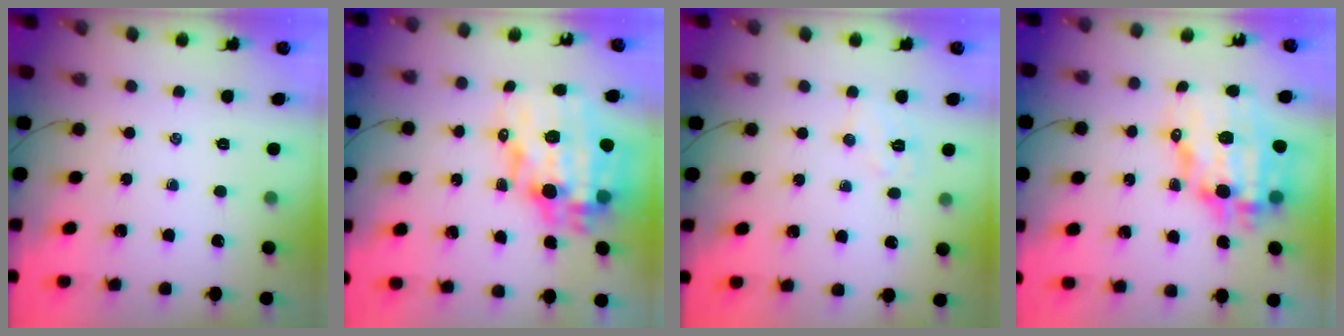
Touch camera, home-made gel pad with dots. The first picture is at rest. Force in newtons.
{"total": 17.7, "press": 17.2, "slide": 4.3}
{"total": 5.1, "press": 5.0, "slide": 1.0}
{"total": 15.0, "press": 14.6, "slide": 3.5}